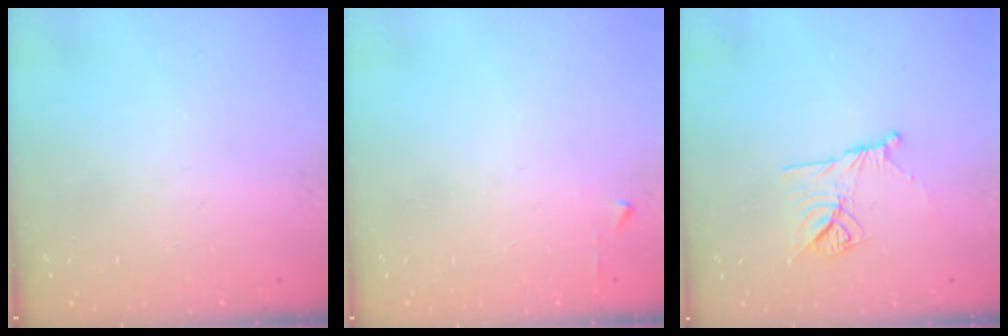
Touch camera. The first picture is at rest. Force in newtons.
{"total": 2.4, "press": 2.4, "slide": 0.3}
{"total": 9.9, "press": 9.8, "slide": 1.2}